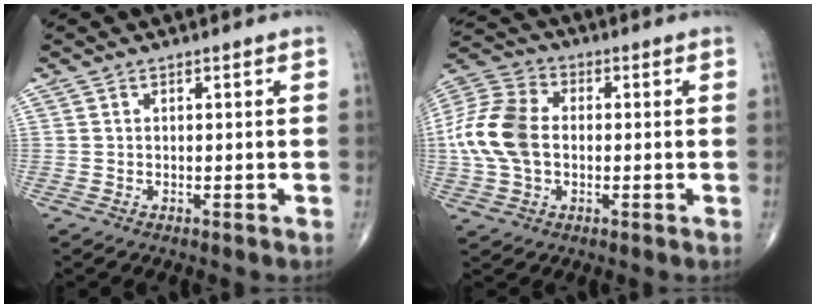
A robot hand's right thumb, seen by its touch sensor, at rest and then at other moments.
{"total": 13.7, "force": [-0.4, 9.4, 10.0], "torque": [-0.208, 0.026, -0.012]}